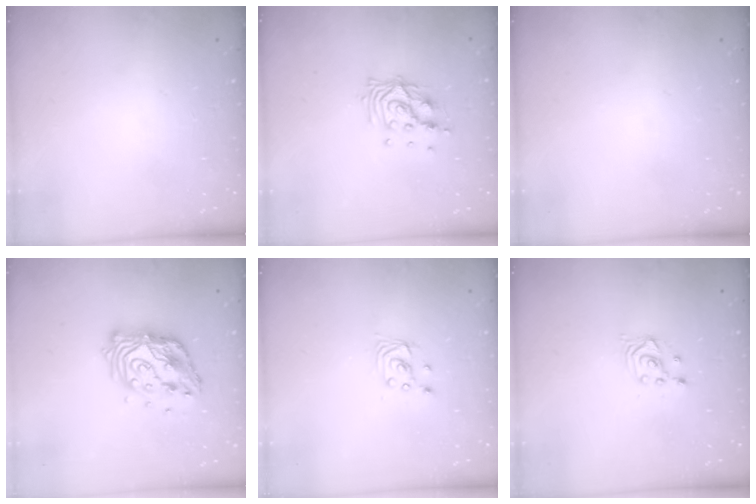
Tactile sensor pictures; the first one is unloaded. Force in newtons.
{"total": 11.0, "press": 11.0, "slide": 1.3}
{"total": 0.0}
{"total": 14.1, "press": 14.1, "slide": 1.1}
{"total": 2.8, "press": 2.8, "slide": 0.1}
{"total": 2.4, "press": 2.3, "slide": 0.2}